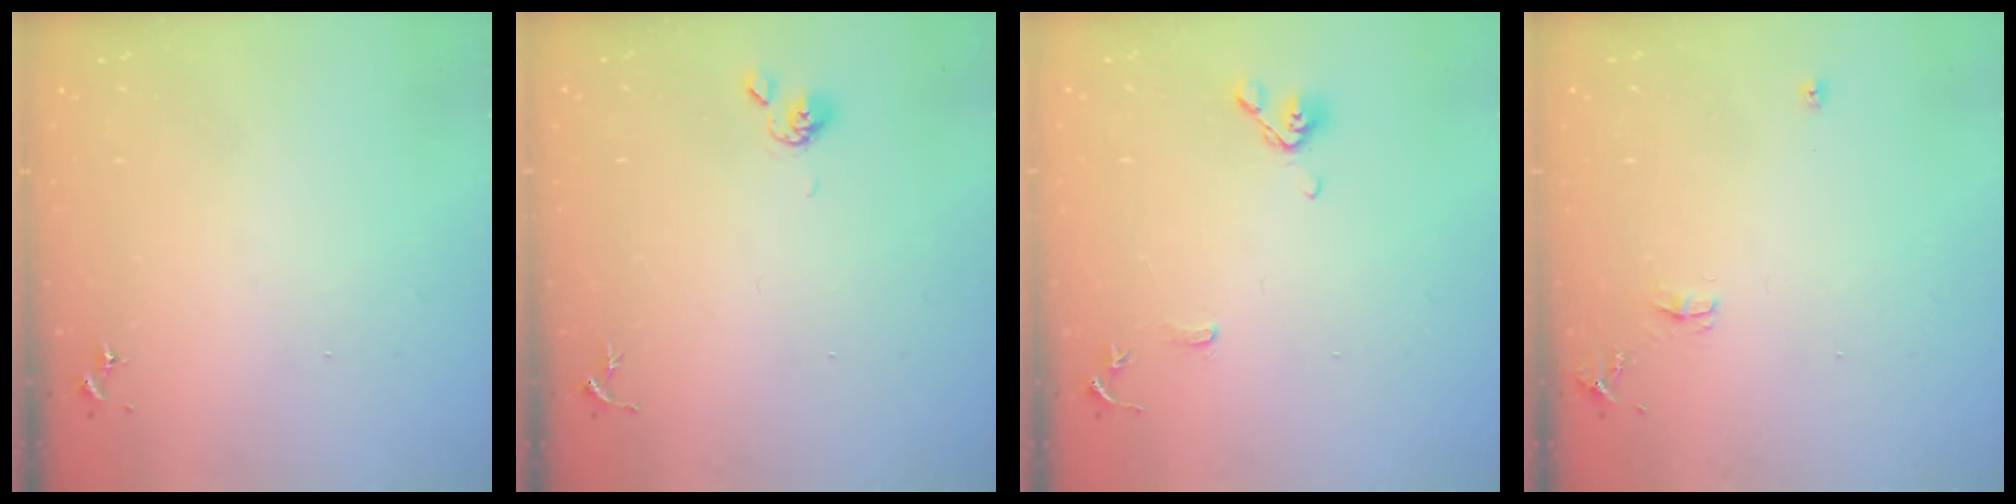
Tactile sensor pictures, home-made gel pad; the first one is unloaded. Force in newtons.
{"total": 4.4, "press": 4.3, "slide": 0.8}
{"total": 10.5, "press": 10.4, "slide": 1.9}
{"total": 6.9, "press": 6.9, "slide": 0.9}